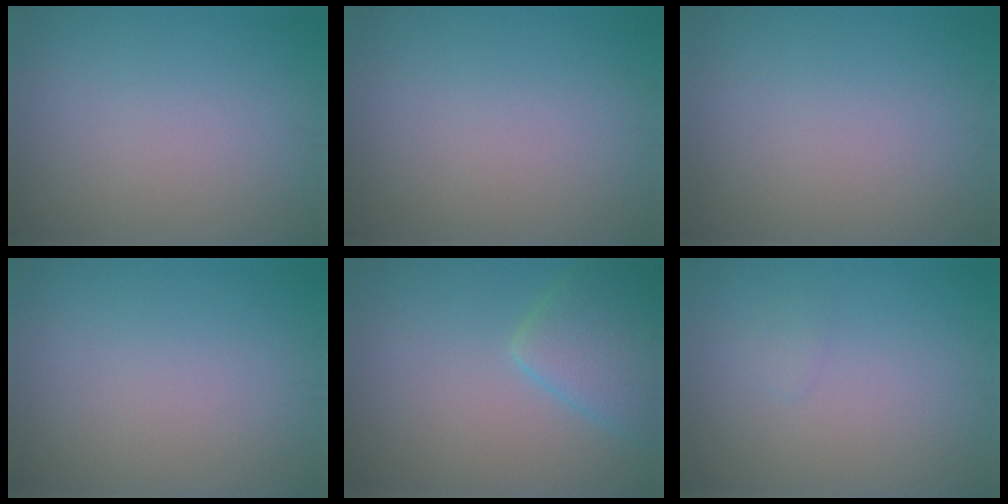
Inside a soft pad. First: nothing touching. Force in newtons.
{"total": 0.0}
{"total": 0.0}
{"total": 0.0}
{"total": 4.2, "press": 4.2, "slide": 0.3}
{"total": 0.5, "press": 0.5, "slide": 0.0}